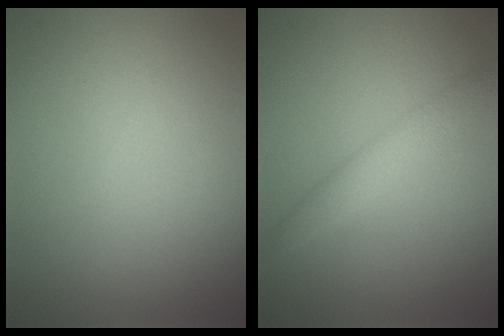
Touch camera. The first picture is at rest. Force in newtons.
{"total": 2.6, "press": 2.6, "slide": 0.0}